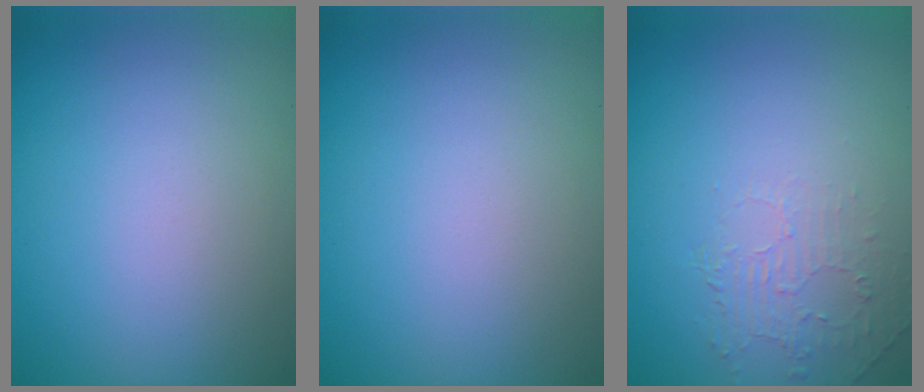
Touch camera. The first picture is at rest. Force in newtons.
{"total": 0.0}
{"total": 1.9, "press": 0.3, "slide": 1.9}